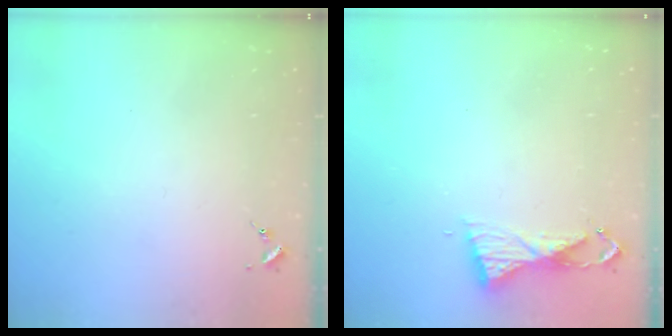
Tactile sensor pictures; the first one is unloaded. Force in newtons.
{"total": 6.2, "press": 6.1, "slide": 0.6}